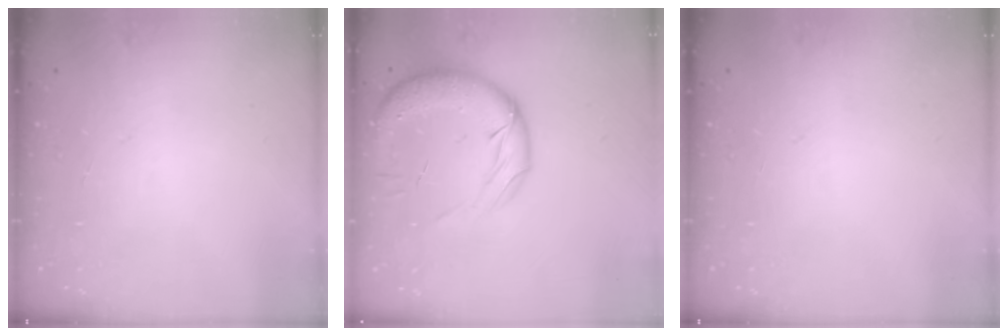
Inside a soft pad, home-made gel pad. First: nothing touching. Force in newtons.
{"total": 15.3, "press": 14.8, "slide": 3.8}
{"total": 0.0}